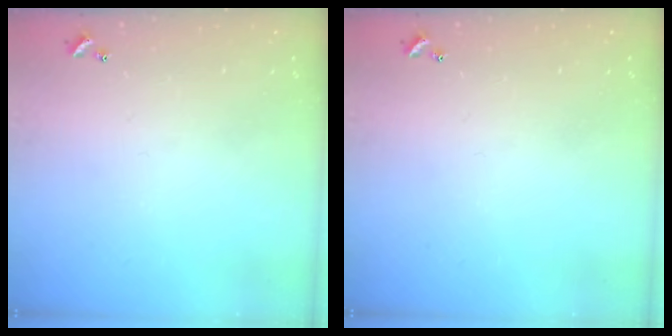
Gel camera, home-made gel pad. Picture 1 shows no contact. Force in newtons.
{"total": 0.0}